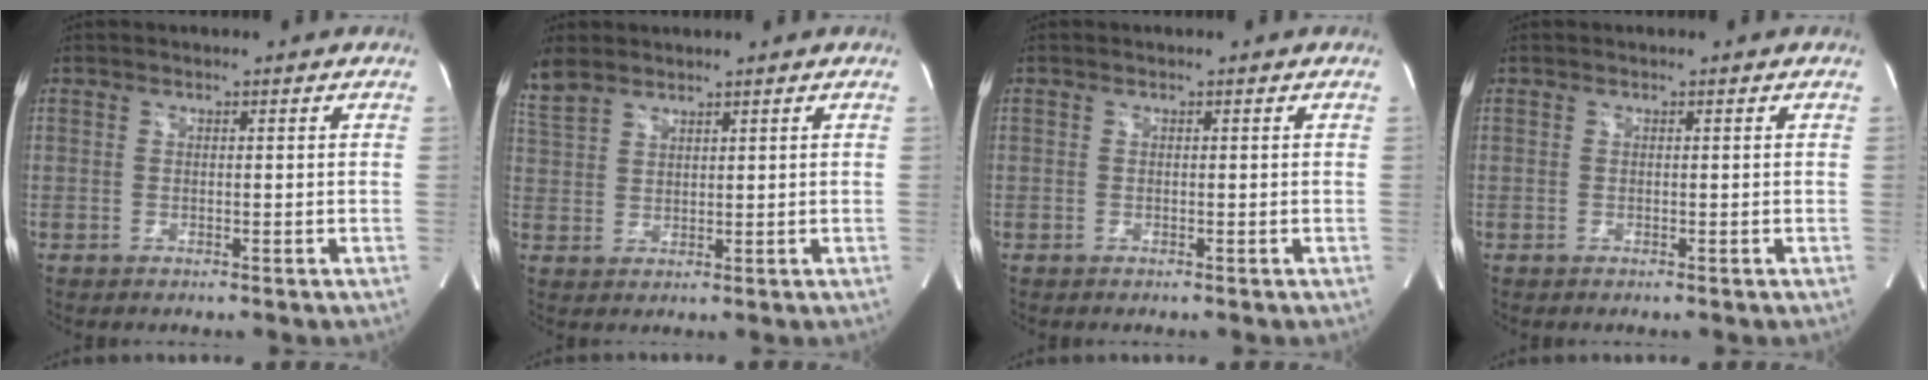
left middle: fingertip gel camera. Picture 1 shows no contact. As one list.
[{"total": 5.7, "force": [4.9, 2.1, 2.0], "torque": [-0.061, 0.013, 0.115]}, {"total": 0.0}, {"total": 0.0}]